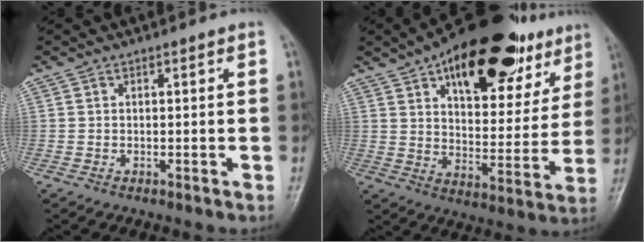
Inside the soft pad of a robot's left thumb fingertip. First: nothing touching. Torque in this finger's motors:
{"motor_torque": [0.77, 0.69, 1.61, -1.17, 0.27]}